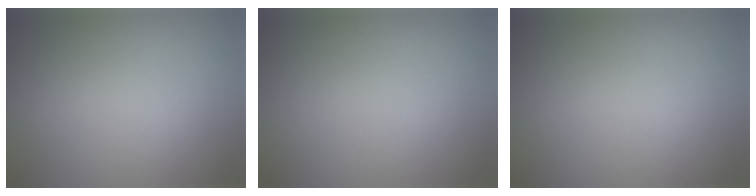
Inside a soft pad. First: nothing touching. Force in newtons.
{"total": 0.0}
{"total": 0.0}